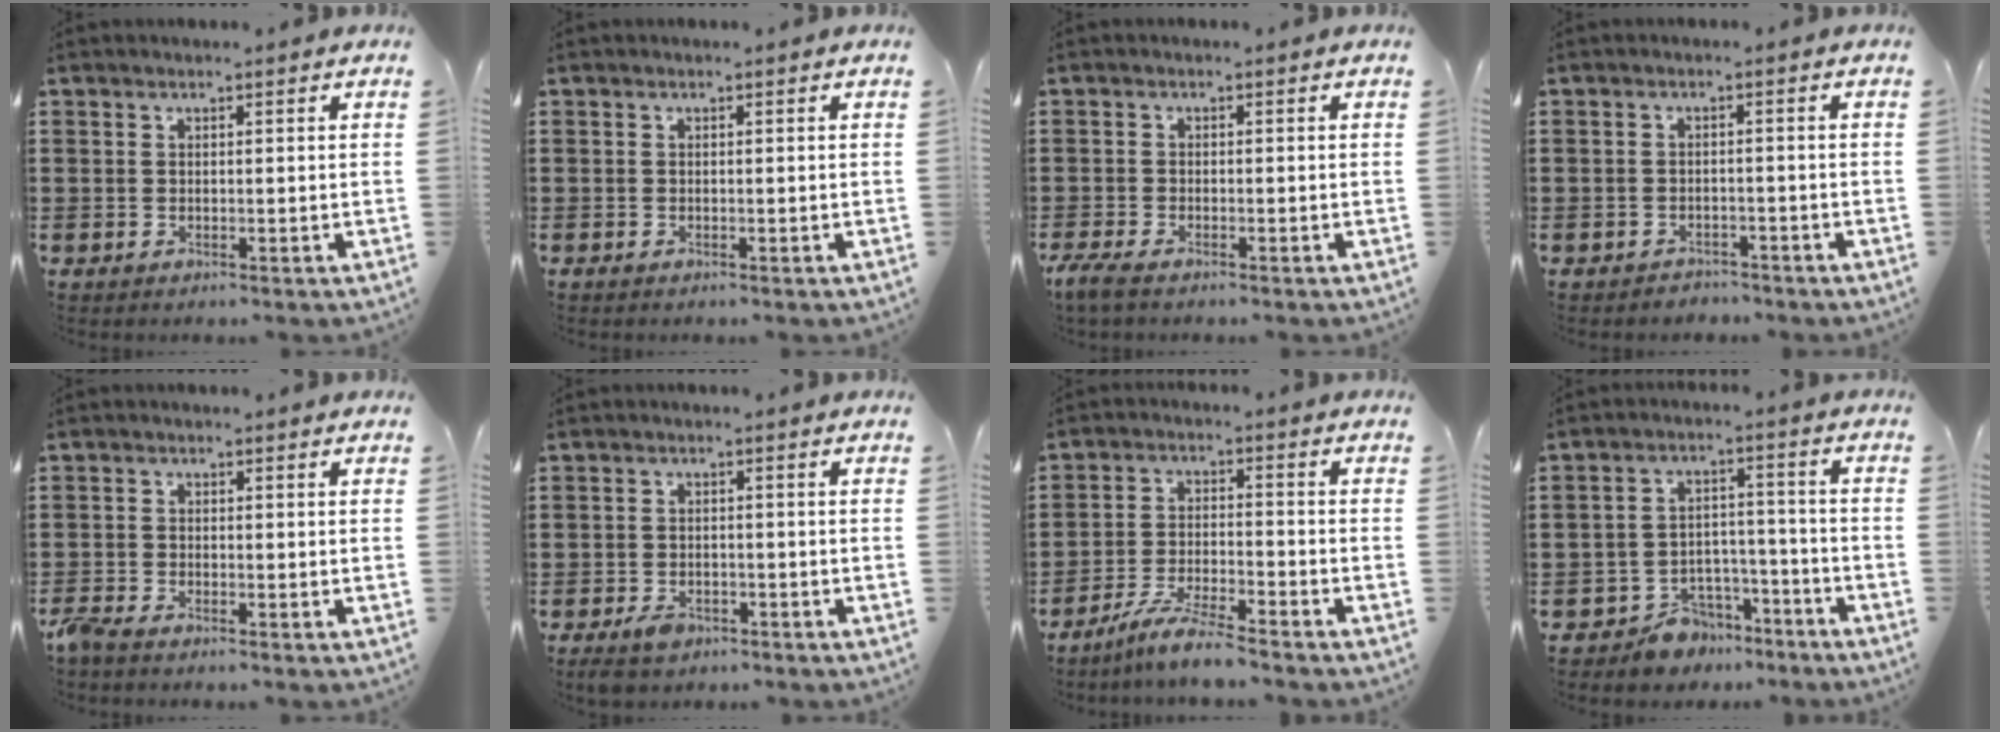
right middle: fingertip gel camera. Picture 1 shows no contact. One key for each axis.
{"total": 0.0}
{"total": 1.9, "fx": -1.4, "fy": 0.3, "fz": 1.2, "tx": -0.036, "ty": -0.003, "tz": -0.032}
{"total": 1.8, "fx": -1.8, "fy": 0.4, "fz": -0.2, "tx": -0.002, "ty": 0.003, "tz": -0.042}
{"total": 1.8, "fx": -1.6, "fy": 0.1, "fz": 0.8, "tx": -0.036, "ty": -0.007, "tz": -0.039}
{"total": 2.3, "fx": -1.8, "fy": 1.0, "fz": 1.0, "tx": -0.021, "ty": 0.004, "tz": -0.036}
{"total": 6.1, "fx": -5.5, "fy": -0.1, "fz": 2.7, "tx": -0.063, "ty": -0.013, "tz": -0.108}
{"total": 5.5, "fx": -5.2, "fy": 1.9, "fz": 0.4, "tx": -0.012, "ty": 0.019, "tz": -0.104}